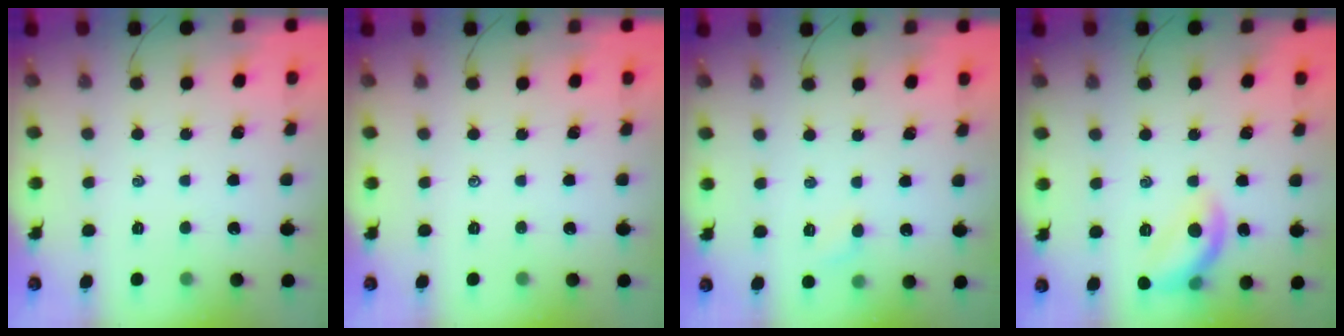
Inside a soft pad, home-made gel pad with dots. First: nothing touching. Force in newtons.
{"total": 0.0}
{"total": 4.4, "press": 4.1, "slide": 1.4}
{"total": 10.9, "press": 10.9, "slide": 0.5}